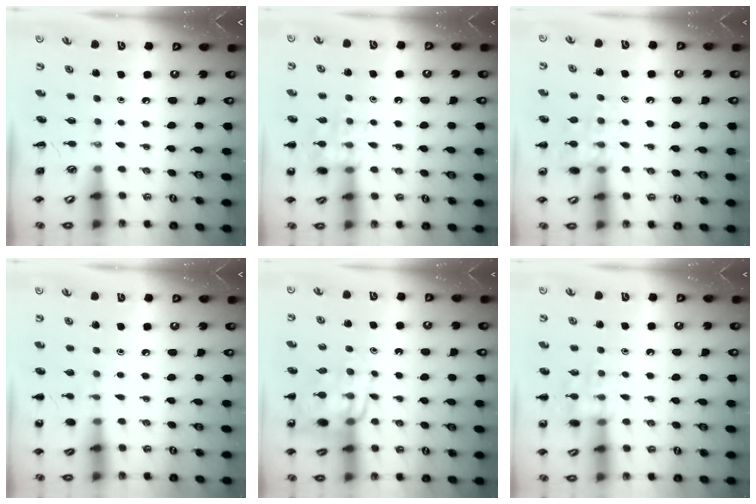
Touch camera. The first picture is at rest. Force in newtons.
{"total": 12.5, "press": 12.5, "slide": 0.7}
{"total": 13.3, "press": 13.2, "slide": 0.9}
{"total": 5.4, "press": 5.1, "slide": 1.6}
{"total": 14.4, "press": 14.1, "slide": 3.1}
{"total": 11.5, "press": 11.5, "slide": 0.8}